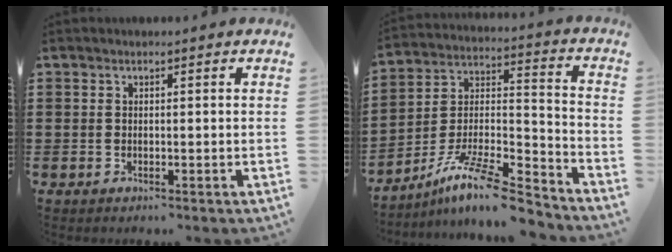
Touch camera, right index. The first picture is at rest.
{"total": 11.5, "force": [-9.2, 2.0, 6.7], "torque": [-0.119, 0.017, -0.176]}